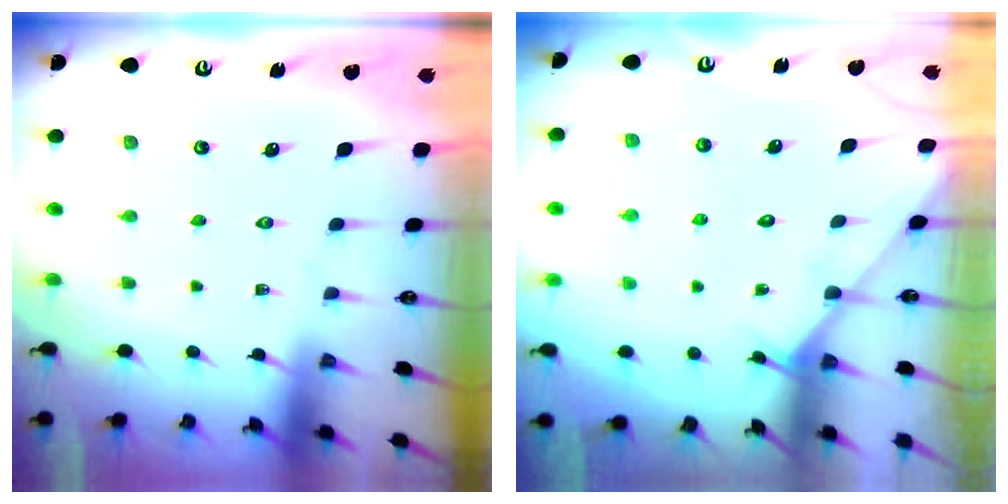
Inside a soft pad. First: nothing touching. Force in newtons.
{"total": 2.7, "press": 2.7, "slide": 0.3}